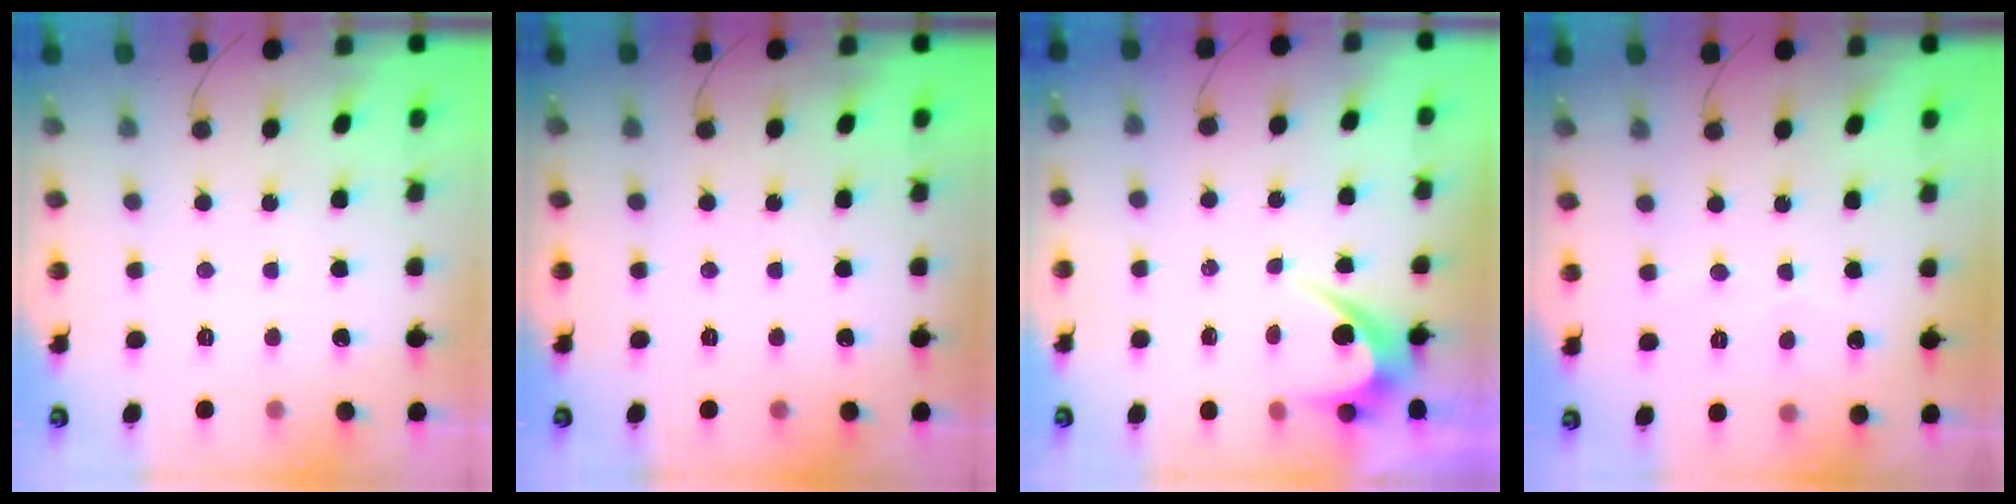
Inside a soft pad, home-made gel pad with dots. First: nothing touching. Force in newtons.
{"total": 0.0}
{"total": 4.0, "press": 4.0, "slide": 0.2}
{"total": 2.8, "press": 2.8, "slide": 0.2}